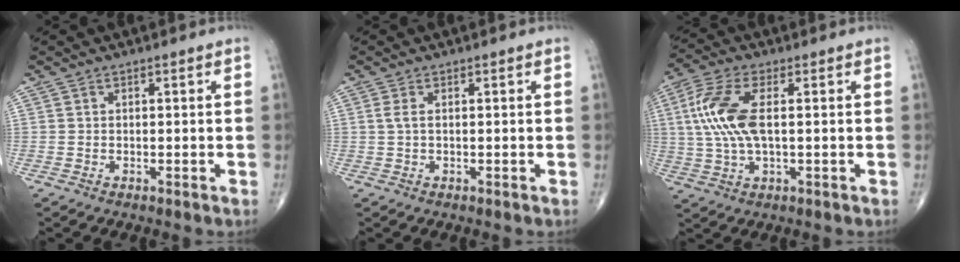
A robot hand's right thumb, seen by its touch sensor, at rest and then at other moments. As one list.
[{"total": 1.5, "force": [0.3, 0.5, 1.3], "torque": [-0.038, 0.007, 0.008]}, {"total": 11.1, "force": [1.4, 4.6, 10.0], "torque": [-0.237, 0.010, 0.028]}]